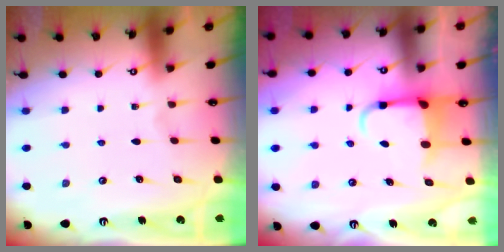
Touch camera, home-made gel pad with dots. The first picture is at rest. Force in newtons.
{"total": 4.7, "press": 4.7, "slide": 0.8}